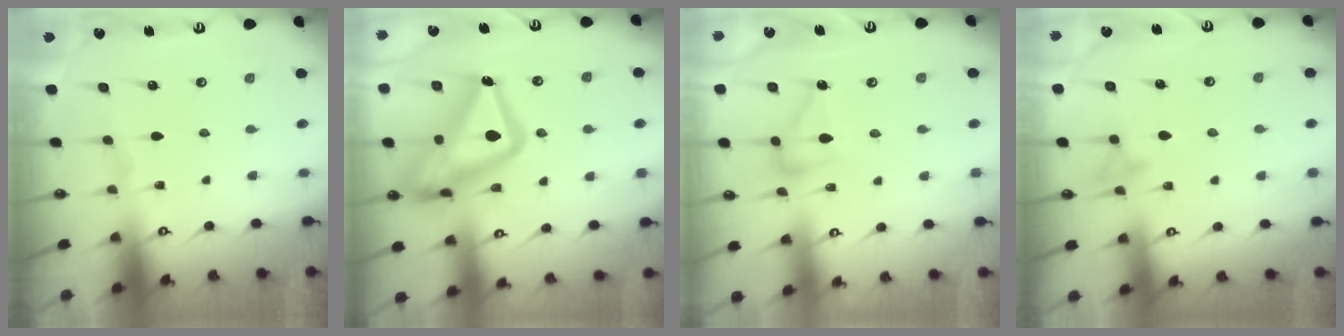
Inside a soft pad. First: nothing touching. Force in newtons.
{"total": 19.5, "press": 19.4, "slide": 1.7}
{"total": 11.3, "press": 11.3, "slide": 0.5}
{"total": 8.6, "press": 8.5, "slide": 1.0}